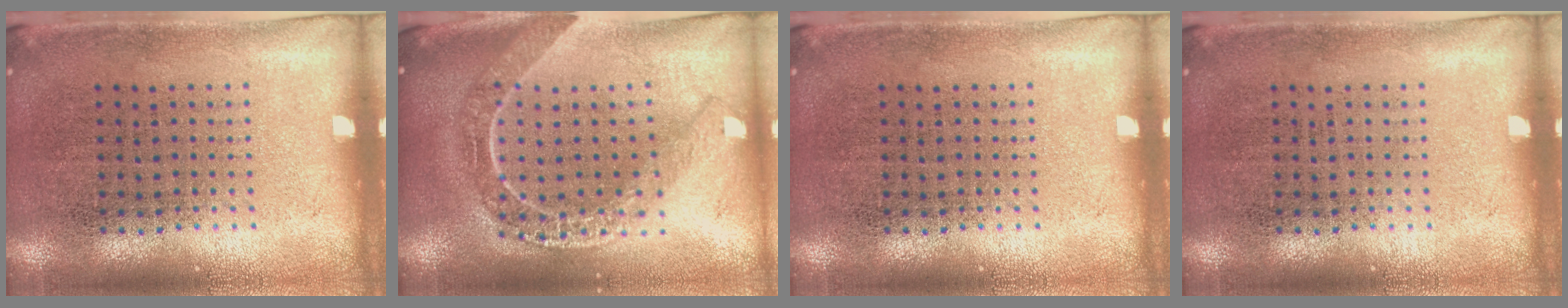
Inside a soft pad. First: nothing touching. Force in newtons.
{"total": 2.1, "press": 1.8, "slide": 1.1}
{"total": 0.0}
{"total": 0.0}